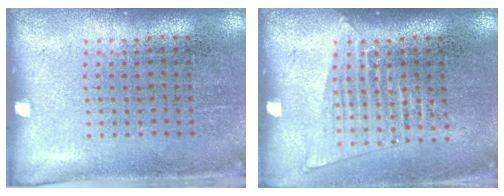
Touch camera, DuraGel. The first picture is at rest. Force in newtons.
{"total": 1.4, "press": 1.3, "slide": 0.6}